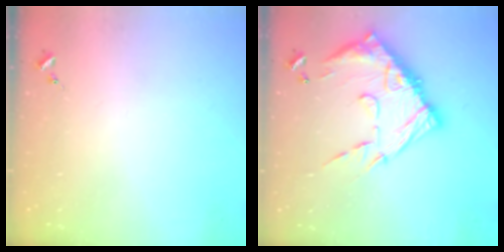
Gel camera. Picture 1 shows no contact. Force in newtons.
{"total": 19.1, "press": 19.0, "slide": 1.7}